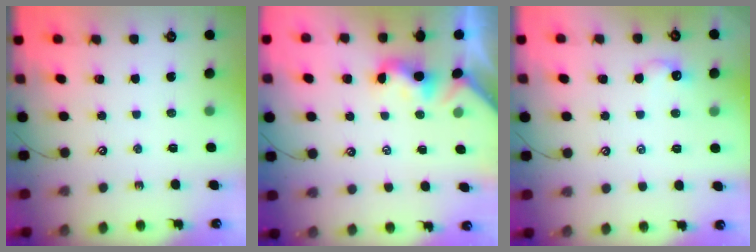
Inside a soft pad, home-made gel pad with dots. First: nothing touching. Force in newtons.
{"total": 1.9, "press": 1.8, "slide": 0.5}
{"total": 1.7, "press": 1.6, "slide": 0.4}